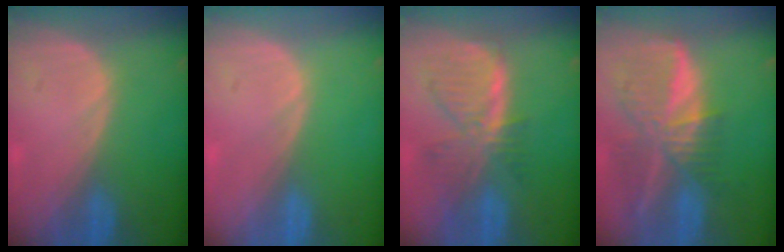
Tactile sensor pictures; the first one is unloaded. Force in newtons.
{"total": 0.0}
{"total": 7.8, "press": 7.0, "slide": 3.4}
{"total": 9.5, "press": 8.3, "slide": 4.7}